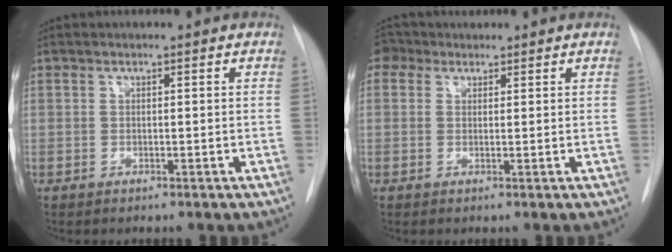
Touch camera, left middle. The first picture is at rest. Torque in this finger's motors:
{"motor_torque": [-0.01, 0.00, -0.14, -0.01]}